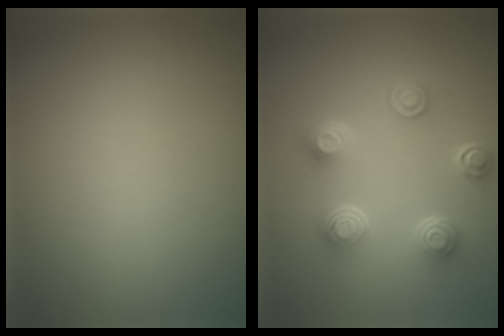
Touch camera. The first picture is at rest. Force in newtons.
{"total": 4.9, "press": 3.5, "slide": 3.4}